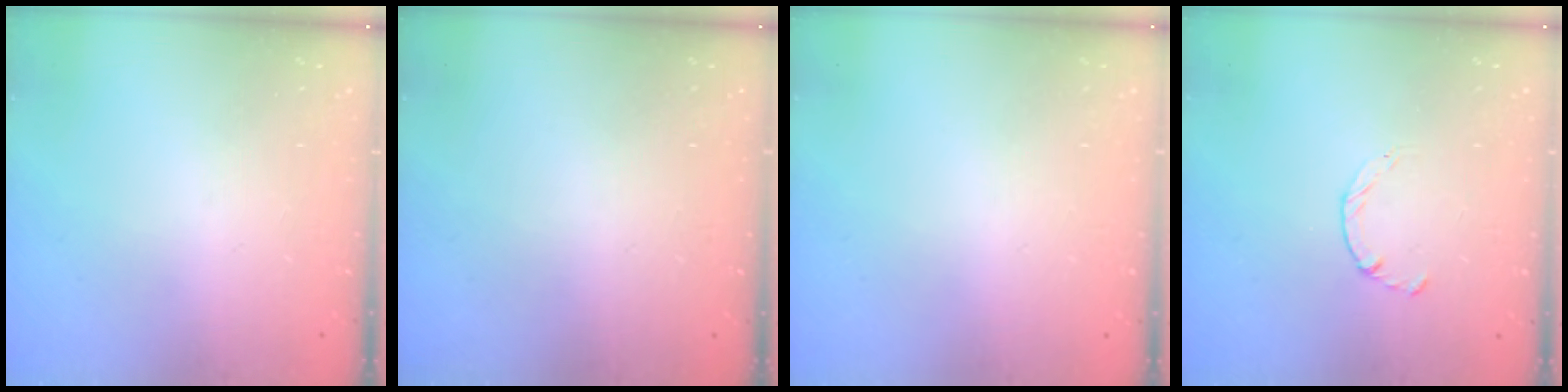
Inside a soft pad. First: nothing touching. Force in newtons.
{"total": 2.6, "press": 2.6, "slide": 0.2}
{"total": 2.6, "press": 2.6, "slide": 0.2}
{"total": 1.8, "press": 1.7, "slide": 0.3}